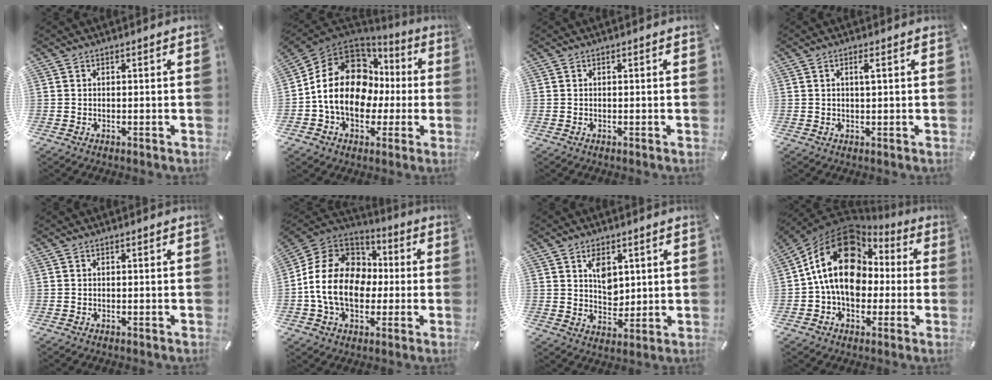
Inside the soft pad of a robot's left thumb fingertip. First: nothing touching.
{"total": 18.2, "force": [0.8, 14.1, 11.4], "torque": [-0.235, 0.006, 0.019]}
{"total": 0.0}
{"total": 1.8, "force": [0.5, 0.4, 1.7], "torque": [-0.027, -0.001, 0.005]}
{"total": 0.0}
{"total": 17.1, "force": [-2.4, 13.6, 10.1], "torque": [-0.217, 0.023, -0.044]}
{"total": 6.1, "force": [2.6, 4.6, 3.1], "torque": [-0.034, -0.010, 0.041]}
{"total": 19.5, "force": [2.2, 15.0, 12.3], "torque": [-0.239, 0.000, 0.036]}